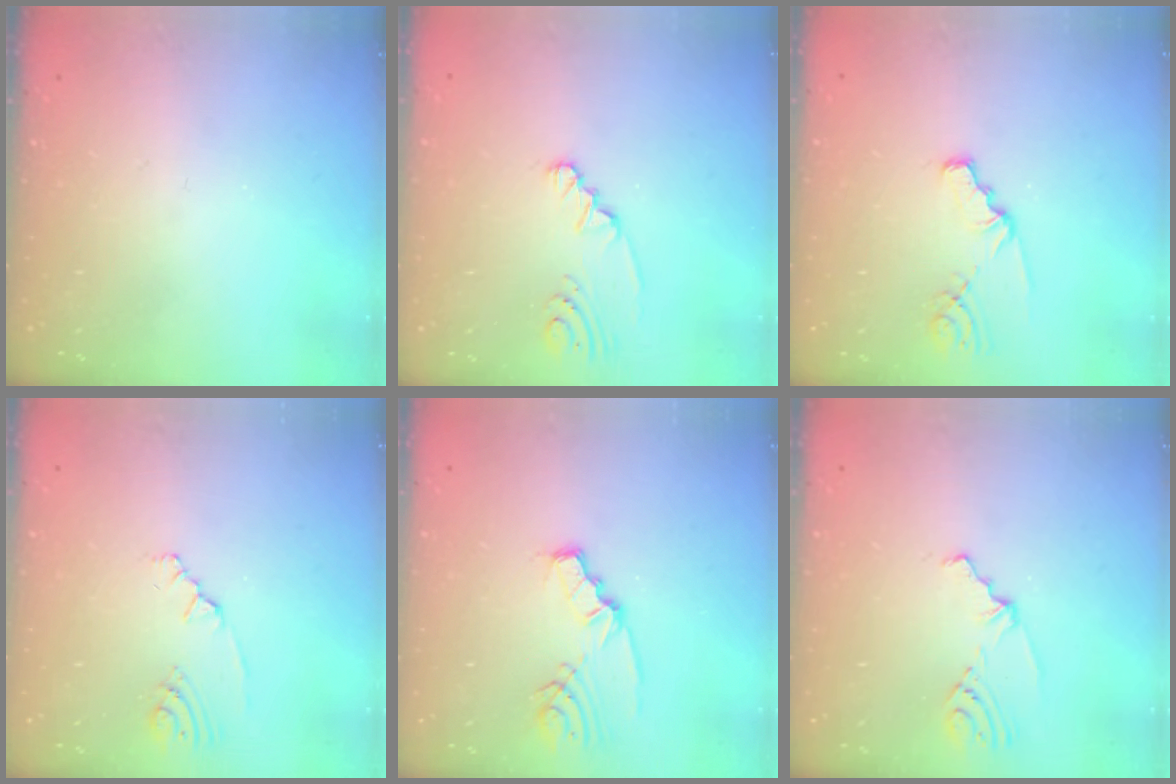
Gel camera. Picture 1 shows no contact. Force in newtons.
{"total": 2.6, "press": 2.4, "slide": 0.9}
{"total": 2.2, "press": 2.2, "slide": 0.4}
{"total": 2.5, "press": 2.3, "slide": 1.0}
{"total": 4.6, "press": 4.6, "slide": 0.5}
{"total": 2.8, "press": 2.4, "slide": 1.5}